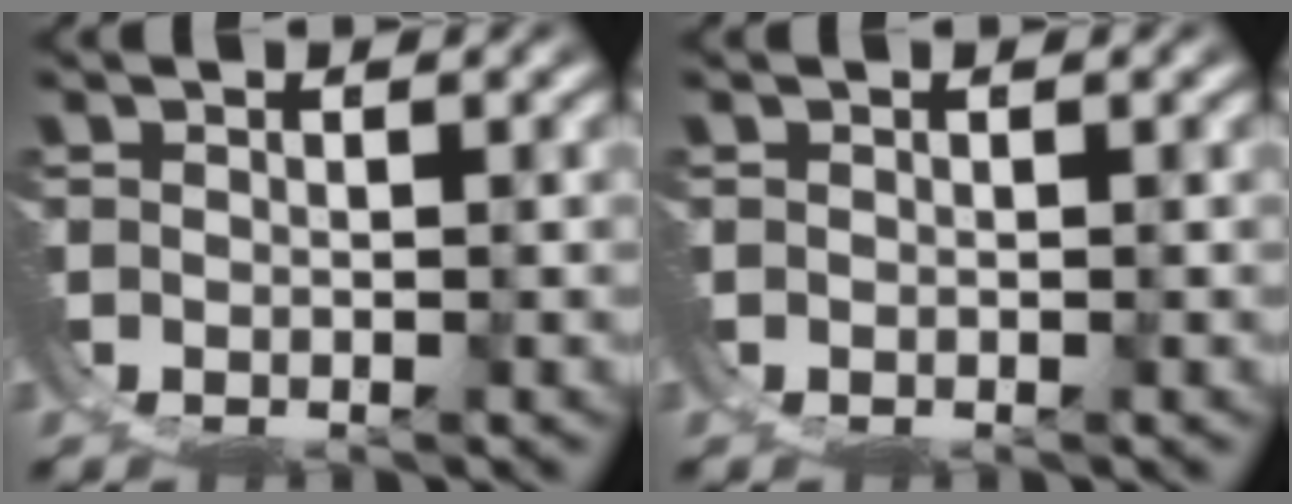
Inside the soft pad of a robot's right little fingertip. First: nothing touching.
{"total": 0.0}